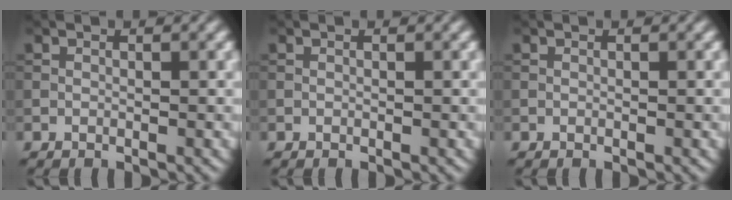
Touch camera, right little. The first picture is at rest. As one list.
[{"total": 0.0}, {"total": 0.0}]